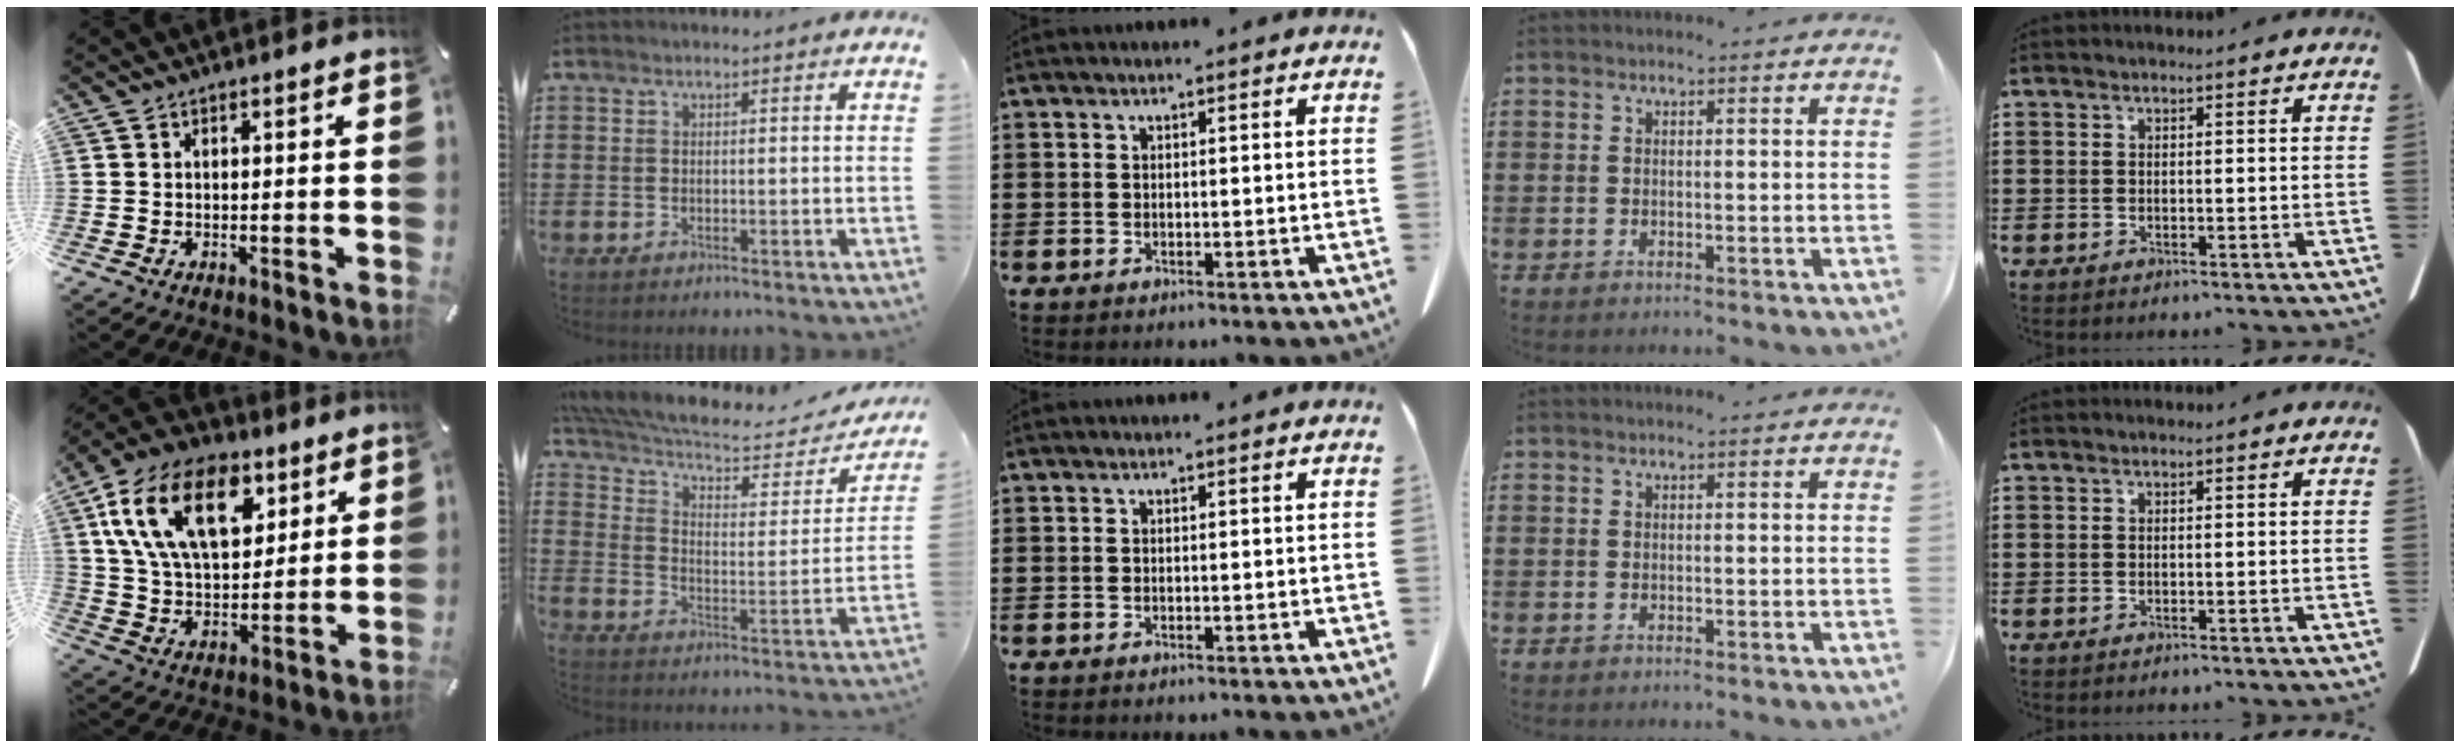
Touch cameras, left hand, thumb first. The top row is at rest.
{"thumb": {"total": 20.0, "force": [9.1, 12.1, 13.1], "torque": [-0.251, -0.022, 0.158]}, "index": {"total": 6.7, "force": [5.3, 1.9, 3.6], "torque": [-0.094, -0.036, 0.089]}}